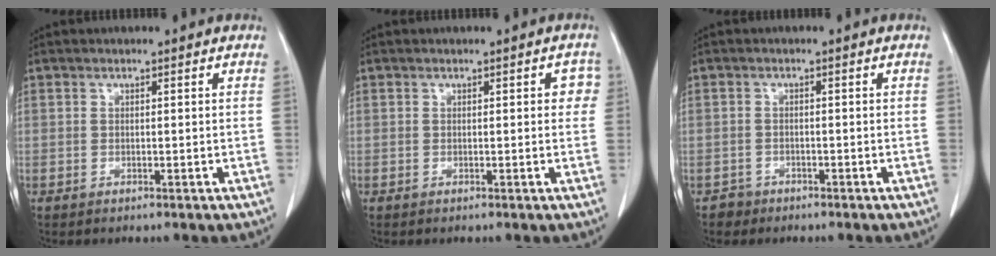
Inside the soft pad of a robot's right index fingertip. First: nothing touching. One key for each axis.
{"total": 2.1, "fx": 0.5, "fy": 1.1, "fz": 1.8, "tx": -0.008, "ty": 0.012, "tz": 0.001}
{"total": 1.8, "fx": -1.2, "fy": 1.2, "fz": -0.4, "tx": 0.002, "ty": 0.008, "tz": -0.025}